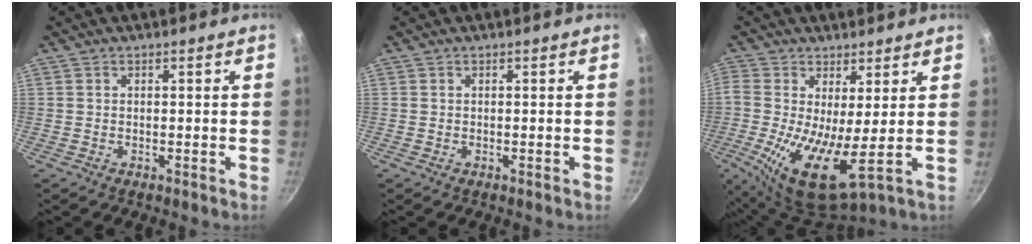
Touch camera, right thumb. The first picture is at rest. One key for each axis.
{"total": 0.0}
{"total": 10.8, "fx": 0.4, "fy": 4.0, "fz": 10.1, "tx": -0.200, "ty": -0.025, "tz": -0.002}